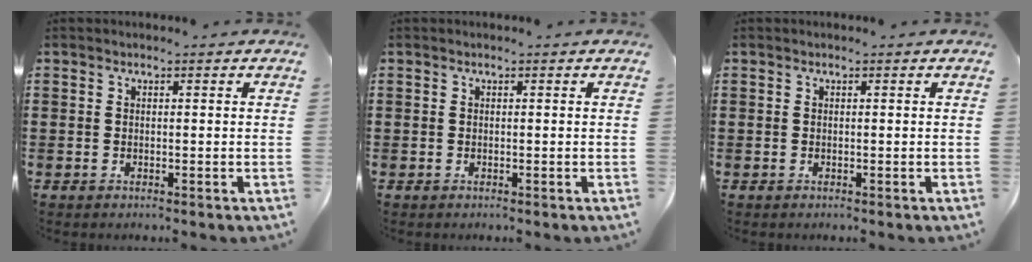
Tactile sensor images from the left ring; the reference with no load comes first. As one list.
[{"total": 0.0}, {"total": 0.0}]